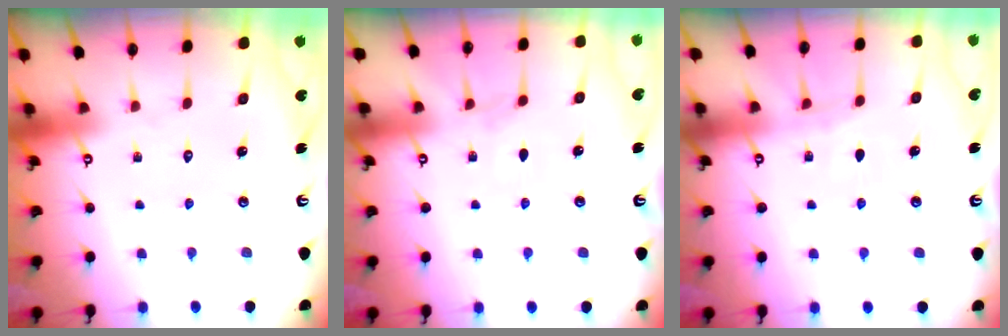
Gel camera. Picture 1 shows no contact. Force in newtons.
{"total": 2.8, "press": 2.8, "slide": 0.5}
{"total": 3.8, "press": 3.7, "slide": 0.5}